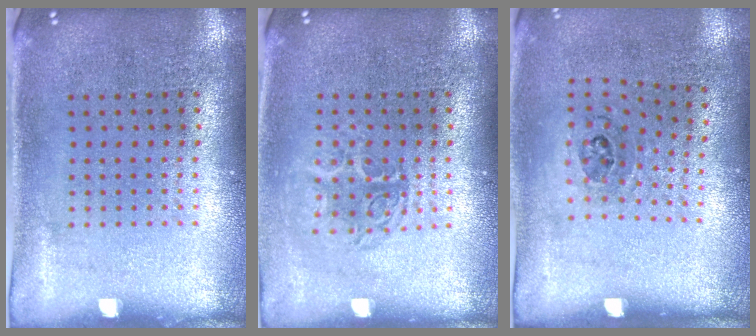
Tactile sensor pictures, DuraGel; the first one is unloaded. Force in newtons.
{"total": 1.4, "press": 1.1, "slide": 0.7}
{"total": 1.1, "press": 0.7, "slide": 0.8}